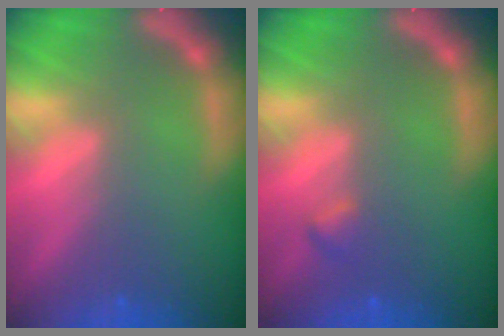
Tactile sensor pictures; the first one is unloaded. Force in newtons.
{"total": 0.9}